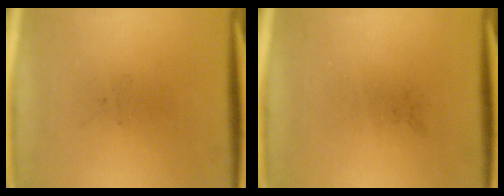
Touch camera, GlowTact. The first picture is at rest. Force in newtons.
{"total": 0.0}